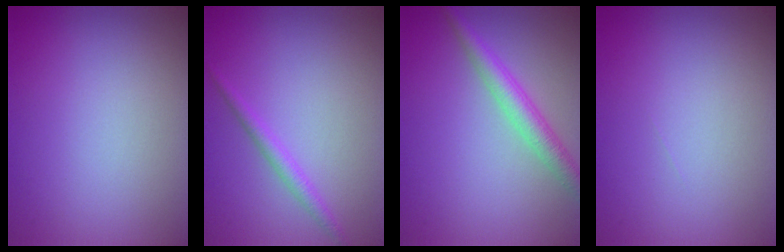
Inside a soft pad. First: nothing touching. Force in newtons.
{"total": 1.5, "press": 1.5, "slide": 0.1}
{"total": 3.0, "press": 3.0, "slide": 0.1}
{"total": 0.0}